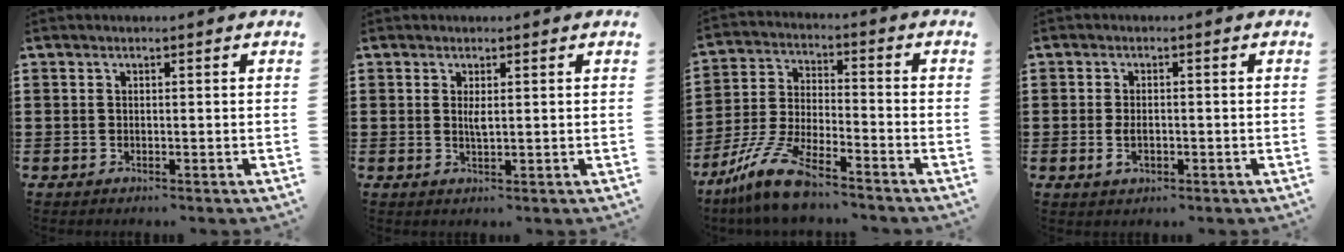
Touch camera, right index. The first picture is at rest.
{"total": 1.7, "force": [0.6, 0.2, 1.5], "torque": [-0.030, 0.002, 0.010]}
{"total": 10.1, "force": [-8.1, 1.7, 5.6], "torque": [-0.126, 0.010, -0.162]}
{"total": 2.6, "force": [-0.6, 1.2, 2.2], "torque": [-0.052, -0.006, -0.012]}